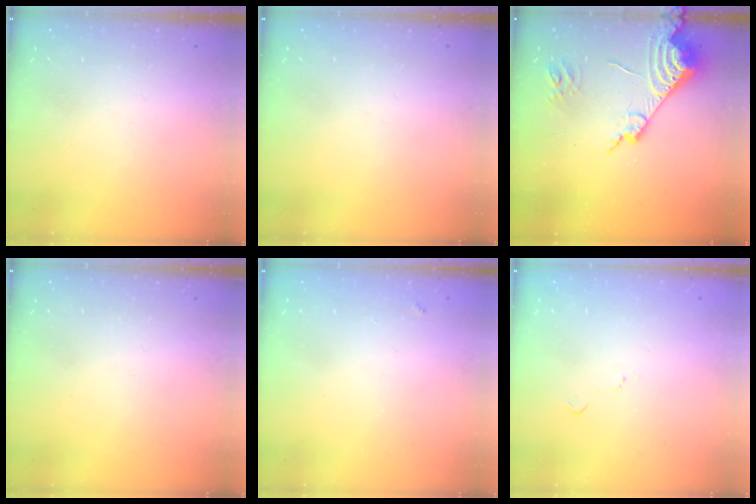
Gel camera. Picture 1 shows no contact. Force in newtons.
{"total": 0.0}
{"total": 13.6, "press": 13.6, "slide": 1.5}
{"total": 0.0}
{"total": 3.6, "press": 3.6, "slide": 0.3}
{"total": 6.0, "press": 5.9, "slide": 0.7}